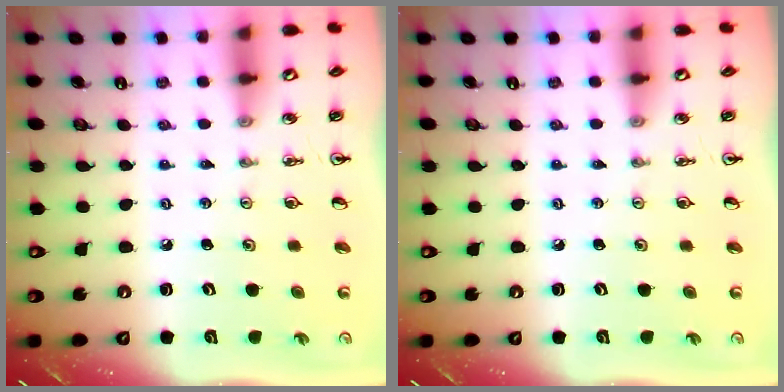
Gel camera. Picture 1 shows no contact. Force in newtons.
{"total": 0.0}